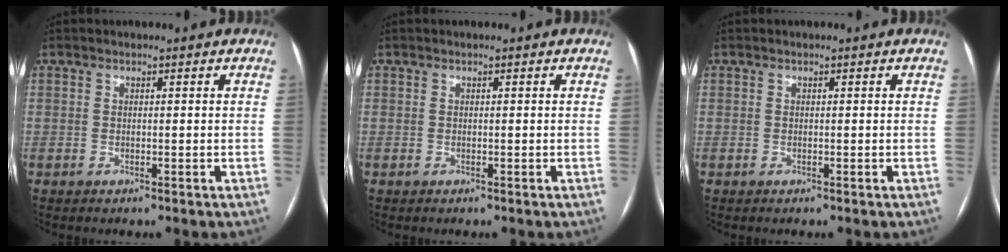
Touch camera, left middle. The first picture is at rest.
{"total": 0.0}
{"total": 0.0}